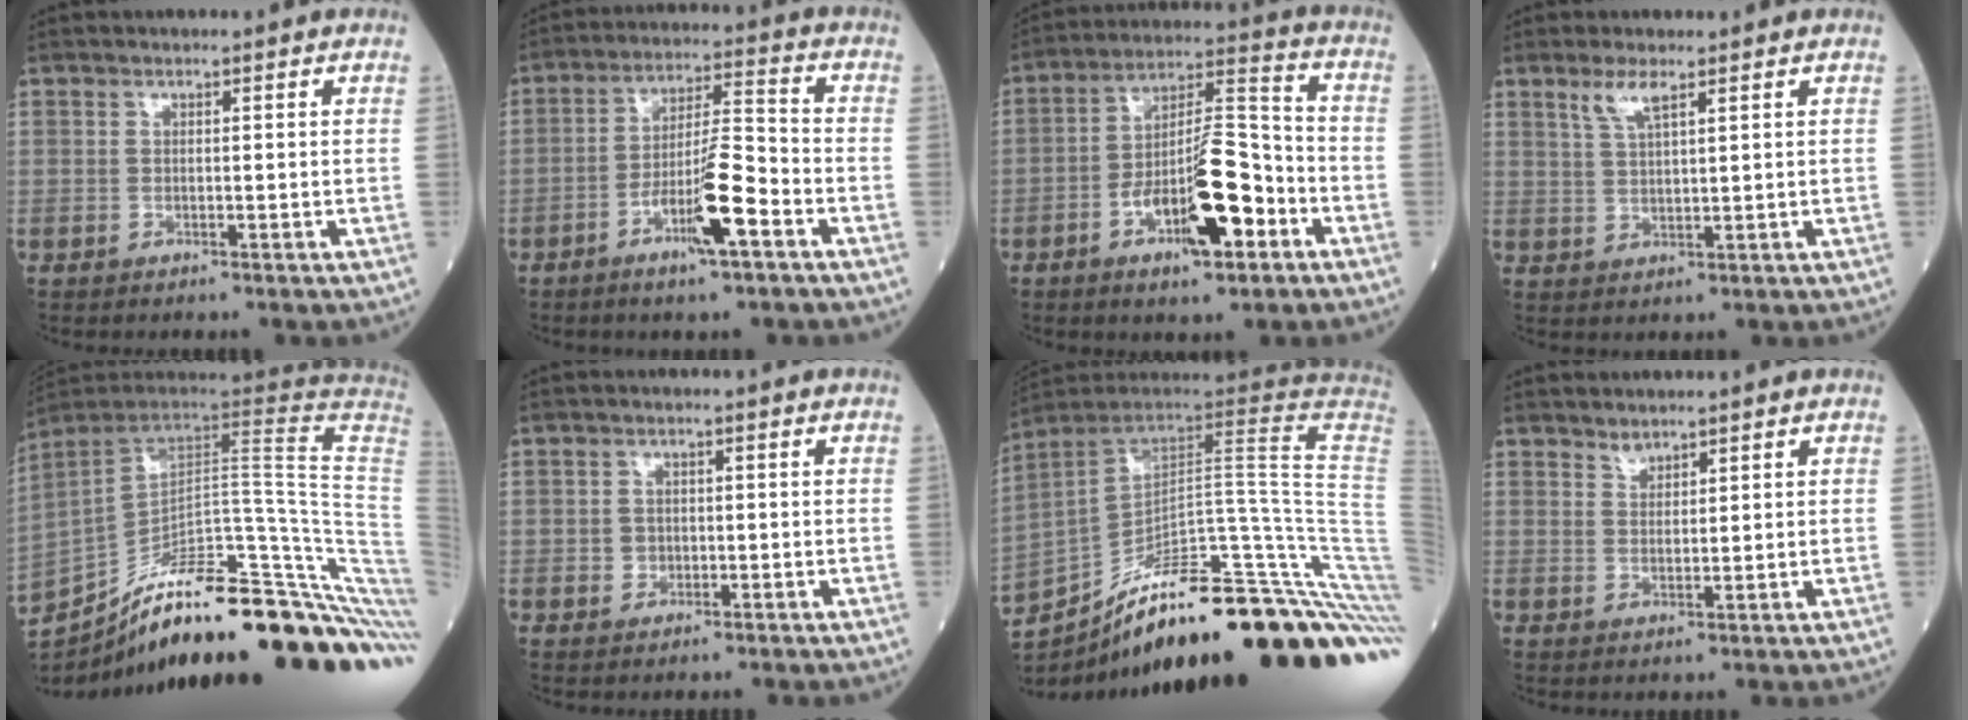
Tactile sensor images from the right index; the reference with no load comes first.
{"total": 9.6, "force": [-4.5, 0.9, 8.5], "torque": [-0.155, 0.003, -0.075]}
{"total": 13.6, "force": [-5.3, 3.6, 12.0], "torque": [-0.212, 0.013, -0.083]}
{"total": 3.5, "force": [2.4, 0.5, 2.5], "torque": [-0.059, 0.003, 0.054]}
{"total": 34.8, "force": [-24.0, 4.5, 24.8], "torque": [-0.269, -0.012, -0.334]}
{"total": 1.8, "force": [-0.5, 1.6, 0.6], "torque": [-0.011, 0.005, -0.005]}
{"total": 33.4, "force": [-21.5, 2.0, 25.5], "torque": [-0.223, 0.013, -0.302]}
{"total": 1.5, "force": [1.5, 0.4, 0.2], "torque": [-0.006, -0.005, 0.027]}